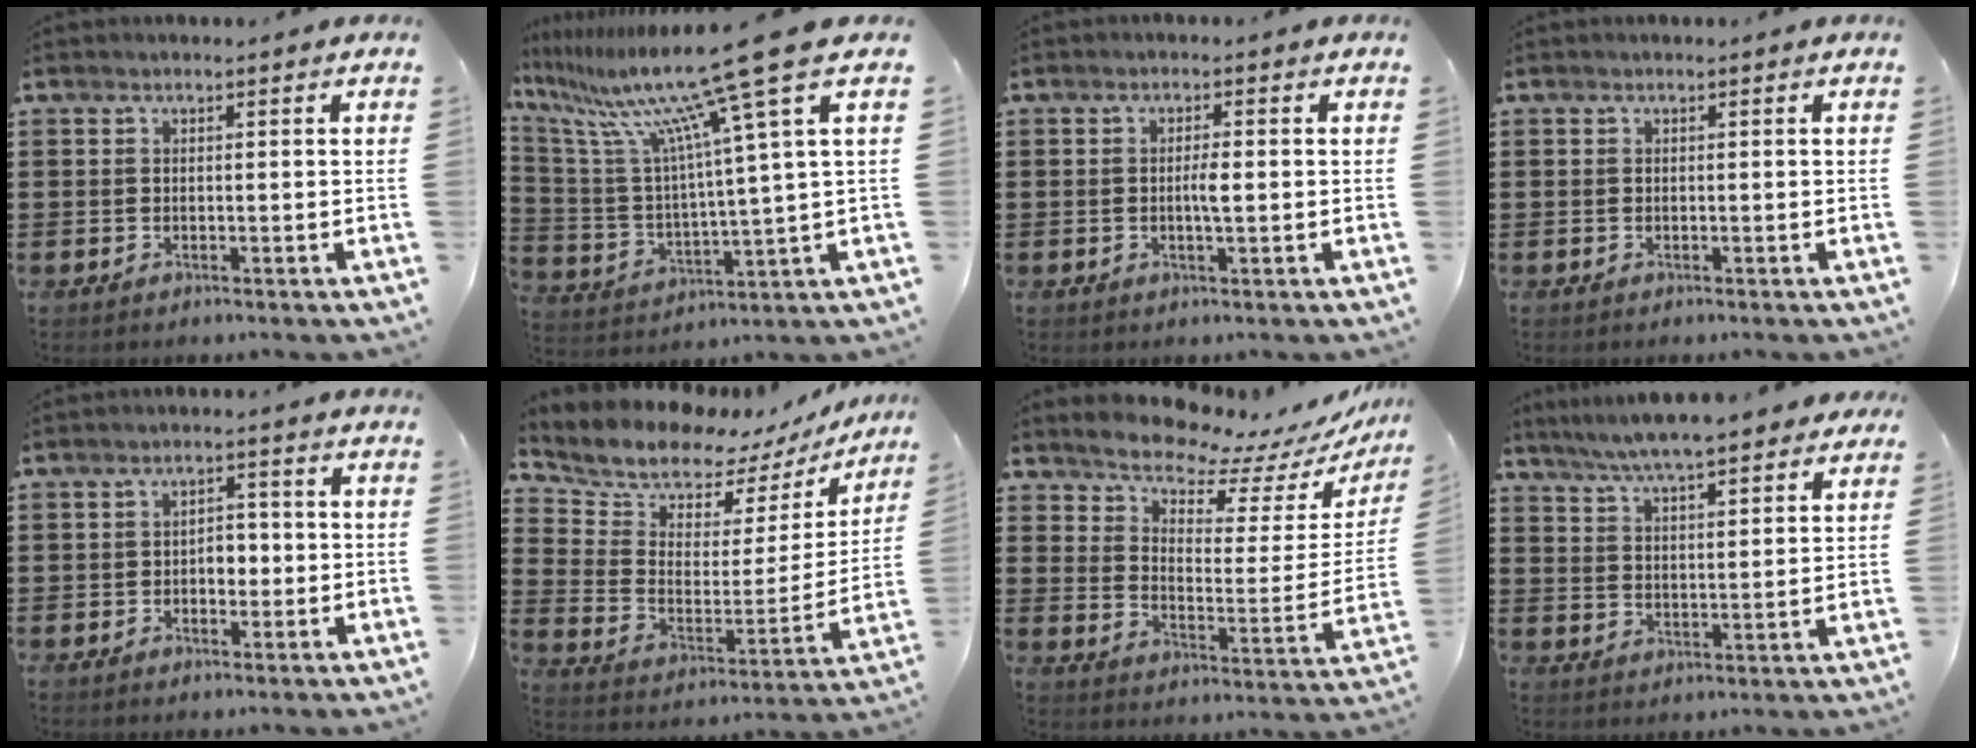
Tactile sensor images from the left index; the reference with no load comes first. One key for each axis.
{"total": 15.8, "fx": 11.2, "fy": -0.7, "fz": 11.2, "tx": -0.247, "ty": -0.069, "tz": 0.174}
{"total": 2.5, "fx": -0.2, "fy": 0.4, "fz": 2.4, "tx": -0.046, "ty": -0.001, "tz": -0.005}
{"total": 0.0}
{"total": 3.0, "fx": -0.7, "fy": 2.0, "fz": 2.2, "tx": -0.037, "ty": 0.004, "tz": -0.020}
{"total": 8.5, "fx": 7.8, "fy": 2.8, "fz": 1.6, "tx": -0.074, "ty": -0.056, "tz": 0.135}
{"total": 8.0, "fx": 7.8, "fy": 1.3, "fz": 1.5, "tx": -0.054, "ty": -0.068, "tz": 0.138}
{"total": 6.2, "fx": 5.9, "fy": 0.4, "fz": 2.1, "tx": -0.065, "ty": -0.024, "tz": 0.104}